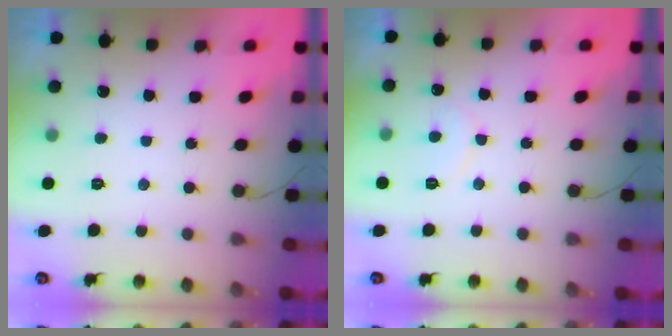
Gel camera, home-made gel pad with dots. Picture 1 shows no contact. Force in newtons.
{"total": 6.7, "press": 6.7, "slide": 0.5}